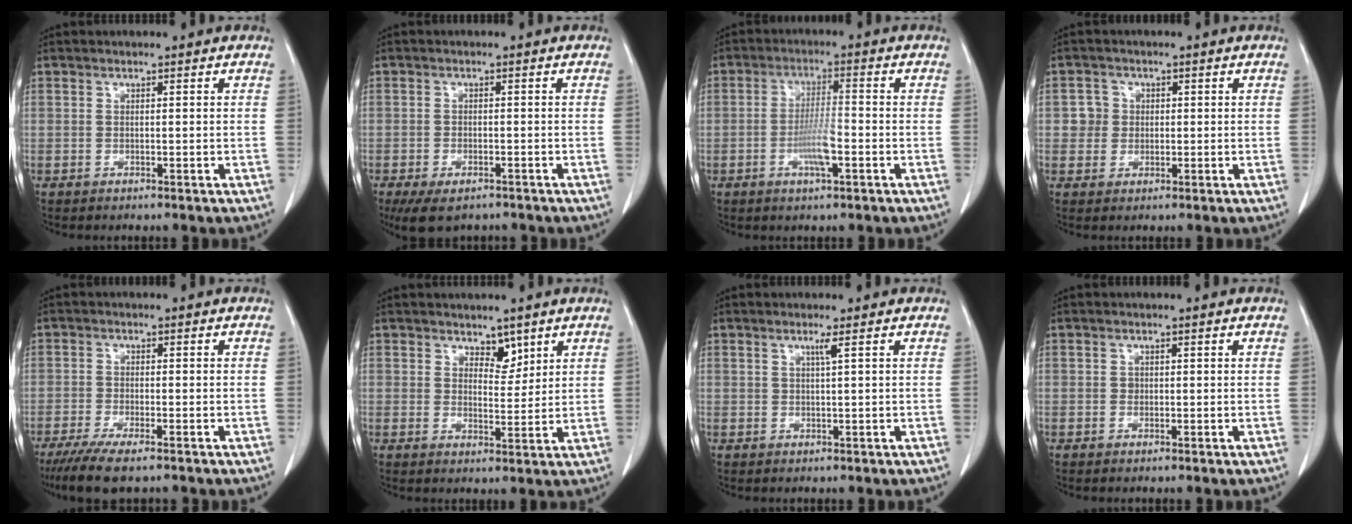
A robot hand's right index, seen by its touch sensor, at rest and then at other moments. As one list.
[{"total": 6.4, "force": [-4.7, 2.7, 3.4], "torque": [-0.057, -0.008, -0.071]}, {"total": 5.1, "force": [-1.6, 0.9, 4.8], "torque": [-0.091, 0.000, -0.026]}, {"total": 2.9, "force": [0.3, 2.9, 0.3], "torque": [0.009, 0.009, 0.008]}, {"total": 7.3, "force": [-5.5, 0.9, 4.8], "torque": [-0.081, -0.019, -0.085]}, {"total": 3.2, "force": [2.4, 1.5, 1.4], "torque": [-0.018, -0.005, 0.043]}, {"total": 1.2, "force": [0.5, -0.6, 0.9], "torque": [-0.027, -0.004, 0.014]}, {"total": 0.5, "force": [0.1, 0.5, 0.1], "torque": [0.006, 0.004, 0.004]}]